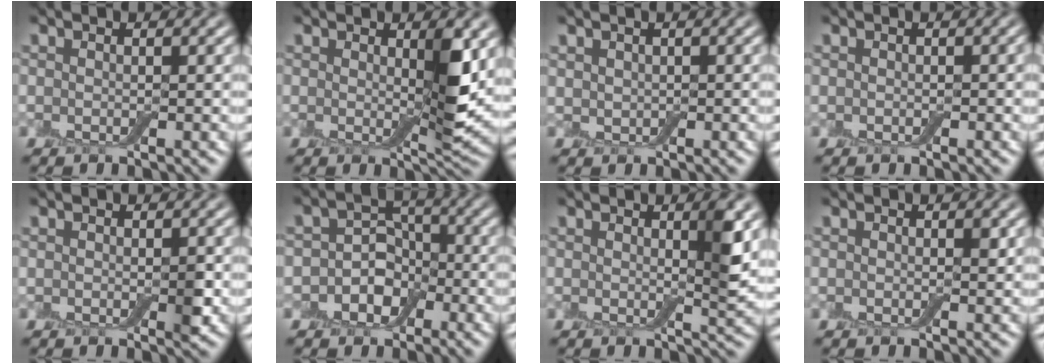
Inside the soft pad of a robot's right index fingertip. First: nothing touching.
{"total": 3.7, "force": [0.7, 1.2, 3.4], "torque": [-0.052, -0.006, 0.015]}
{"total": 1.0, "force": [0.4, 0.8, 0.4], "torque": [-0.014, 0.001, 0.009]}
{"total": 0.0}
{"total": 1.2, "force": [-0.1, 0.7, 0.9], "torque": [-0.012, -0.003, -0.002]}
{"total": 4.8, "force": [-1.6, 3.9, 2.2], "torque": [0.004, 0.006, -0.046]}
{"total": 2.4, "force": [0.7, 0.3, 2.2], "torque": [-0.031, -0.004, 0.010]}
{"total": 0.6, "force": [0.2, 0.4, 0.5], "torque": [-0.005, 0.001, 0.001]}